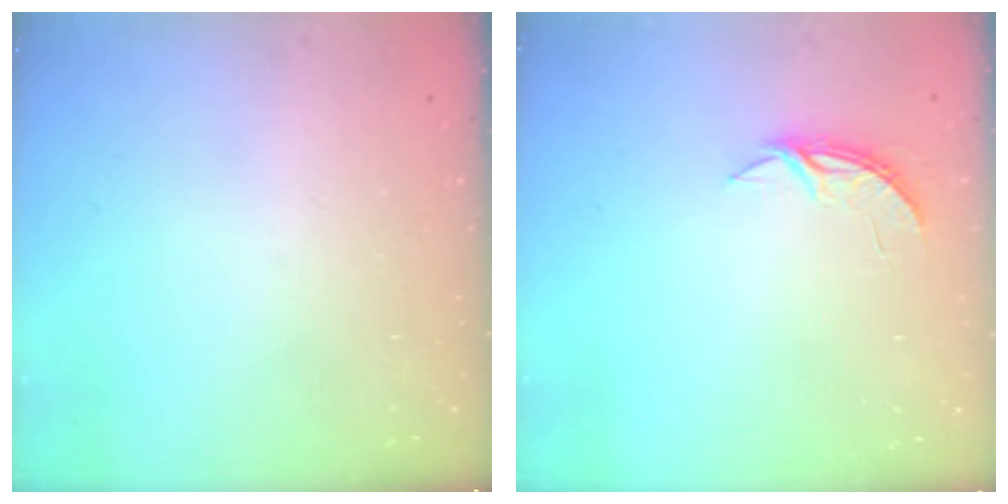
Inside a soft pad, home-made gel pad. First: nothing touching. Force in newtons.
{"total": 4.2, "press": 4.2, "slide": 0.3}